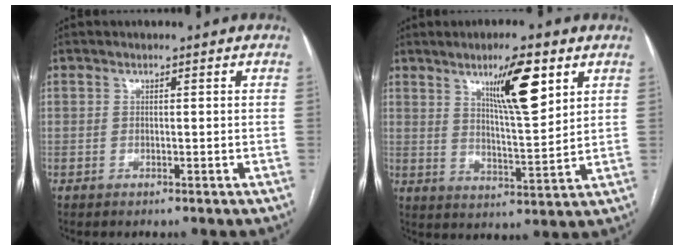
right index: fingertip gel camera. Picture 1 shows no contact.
{"total": 10.3, "force": [5.3, 1.4, 8.8], "torque": [-0.146, -0.003, 0.089]}